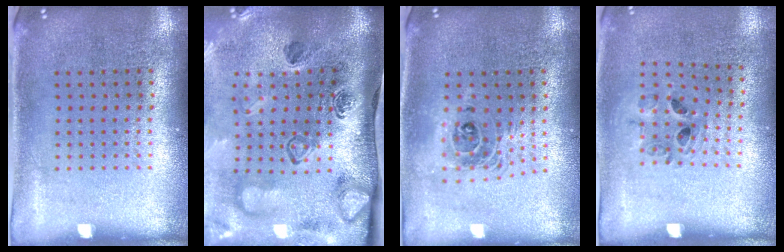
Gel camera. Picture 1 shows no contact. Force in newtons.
{"total": 4.3, "press": 2.9, "slide": 3.2}
{"total": 1.7, "press": 1.4, "slide": 0.9}
{"total": 0.9, "press": 0.9, "slide": 0.3}